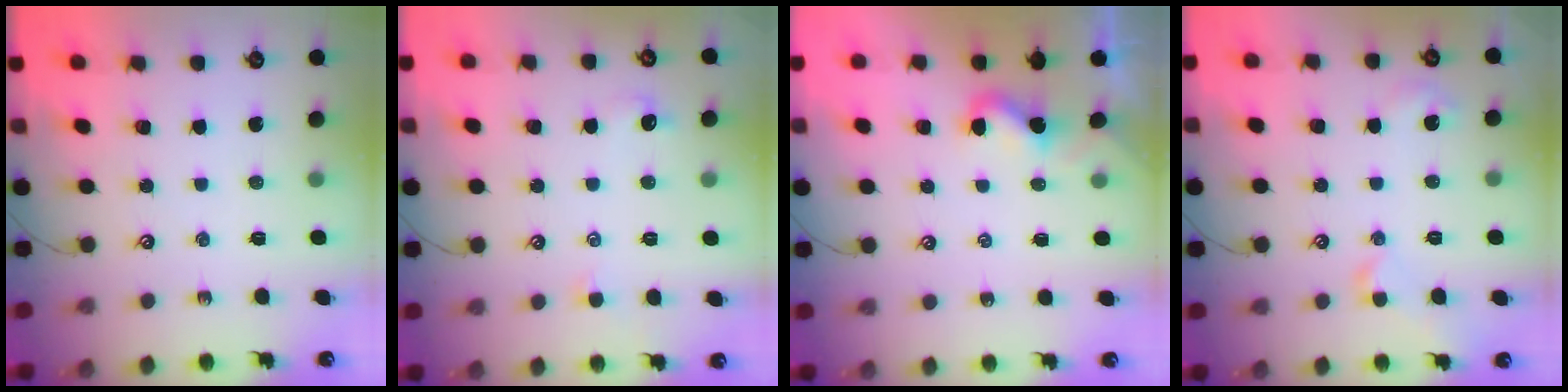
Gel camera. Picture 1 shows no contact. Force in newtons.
{"total": 0.8, "press": 0.3, "slide": 0.7}
{"total": 2.8, "press": 2.8, "slide": 0.4}
{"total": 3.1, "press": 3.1, "slide": 0.7}